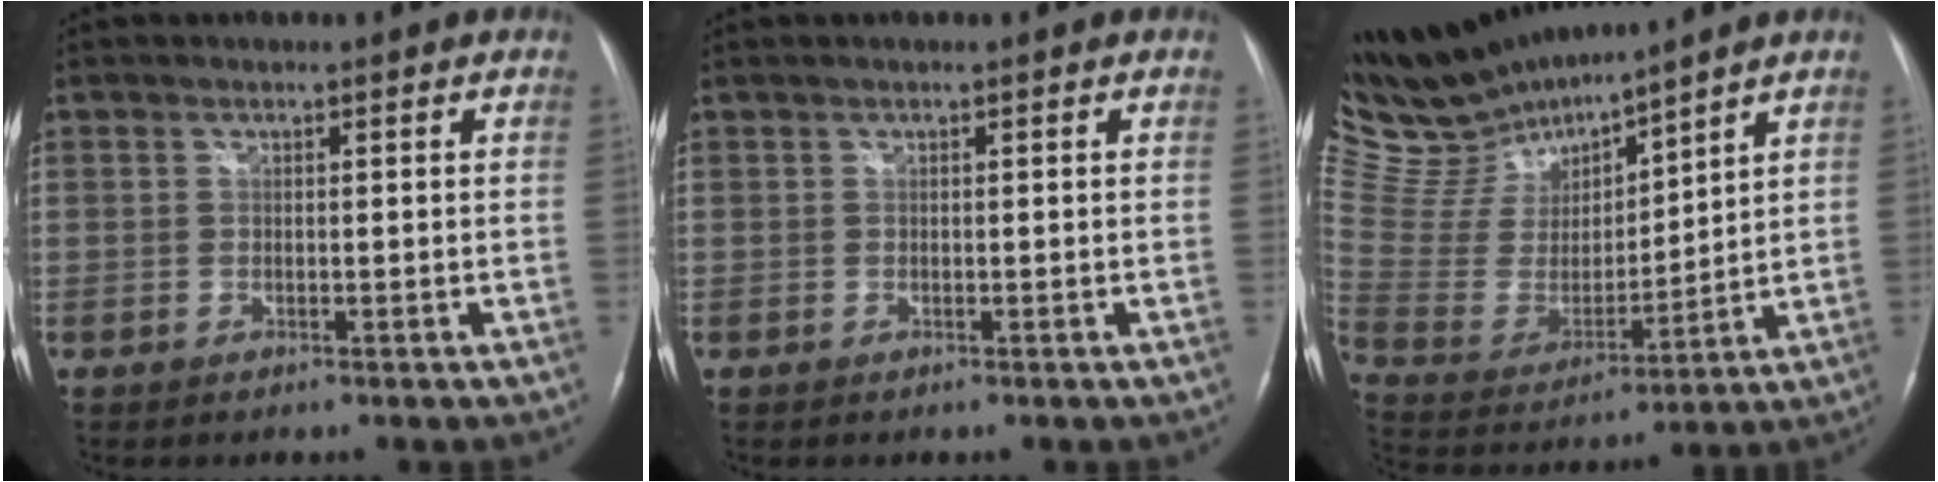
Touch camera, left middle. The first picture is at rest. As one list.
[{"total": 0.0}, {"total": 15.3, "force": [14.5, 2.7, 4.3], "torque": [-0.104, 0.003, 0.294]}]